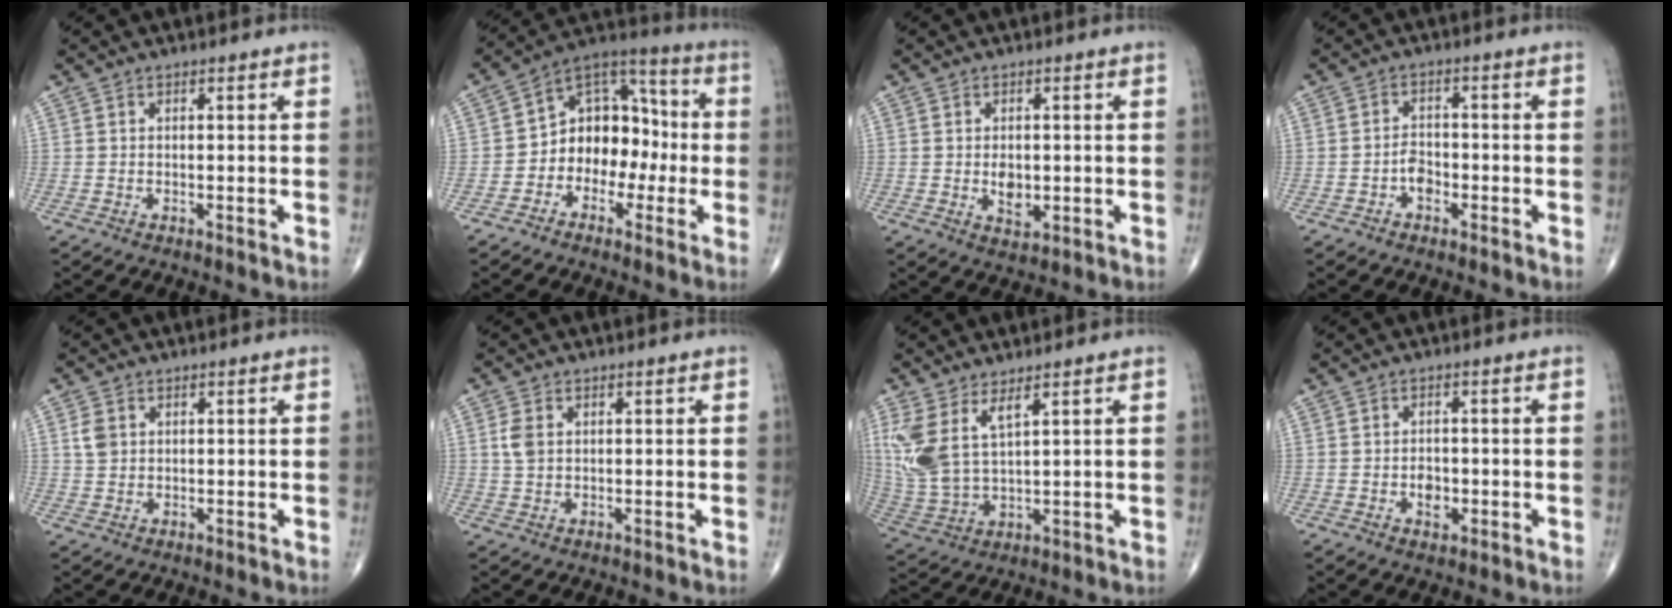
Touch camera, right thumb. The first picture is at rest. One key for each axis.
{"total": 13.1, "fx": -2.4, "fy": 9.6, "fz": 8.6, "tx": -0.089, "ty": 0.051, "tz": -0.054}
{"total": 4.0, "fx": -0.3, "fy": 2.5, "fz": 3.1, "tx": -0.040, "ty": -0.004, "tz": 0.001}
{"total": 3.2, "fx": -1.5, "fy": 2.2, "fz": 1.9, "tx": -0.019, "ty": 0.014, "tz": -0.031}
{"total": 2.9, "fx": 0.8, "fy": 2.3, "fz": 1.6, "tx": -0.027, "ty": 0.002, "tz": 0.019}
{"total": 3.1, "fx": 0.7, "fy": 2.1, "fz": 2.1, "tx": -0.045, "ty": 0.002, "tz": 0.016}
{"total": 10.8, "fx": 4.9, "fy": 4.4, "fz": 8.6, "tx": -0.202, "ty": -0.025, "tz": 0.115}
{"total": 3.3, "fx": -0.9, "fy": 2.2, "fz": 2.3, "tx": -0.025, "ty": 0.004, "tz": -0.013}